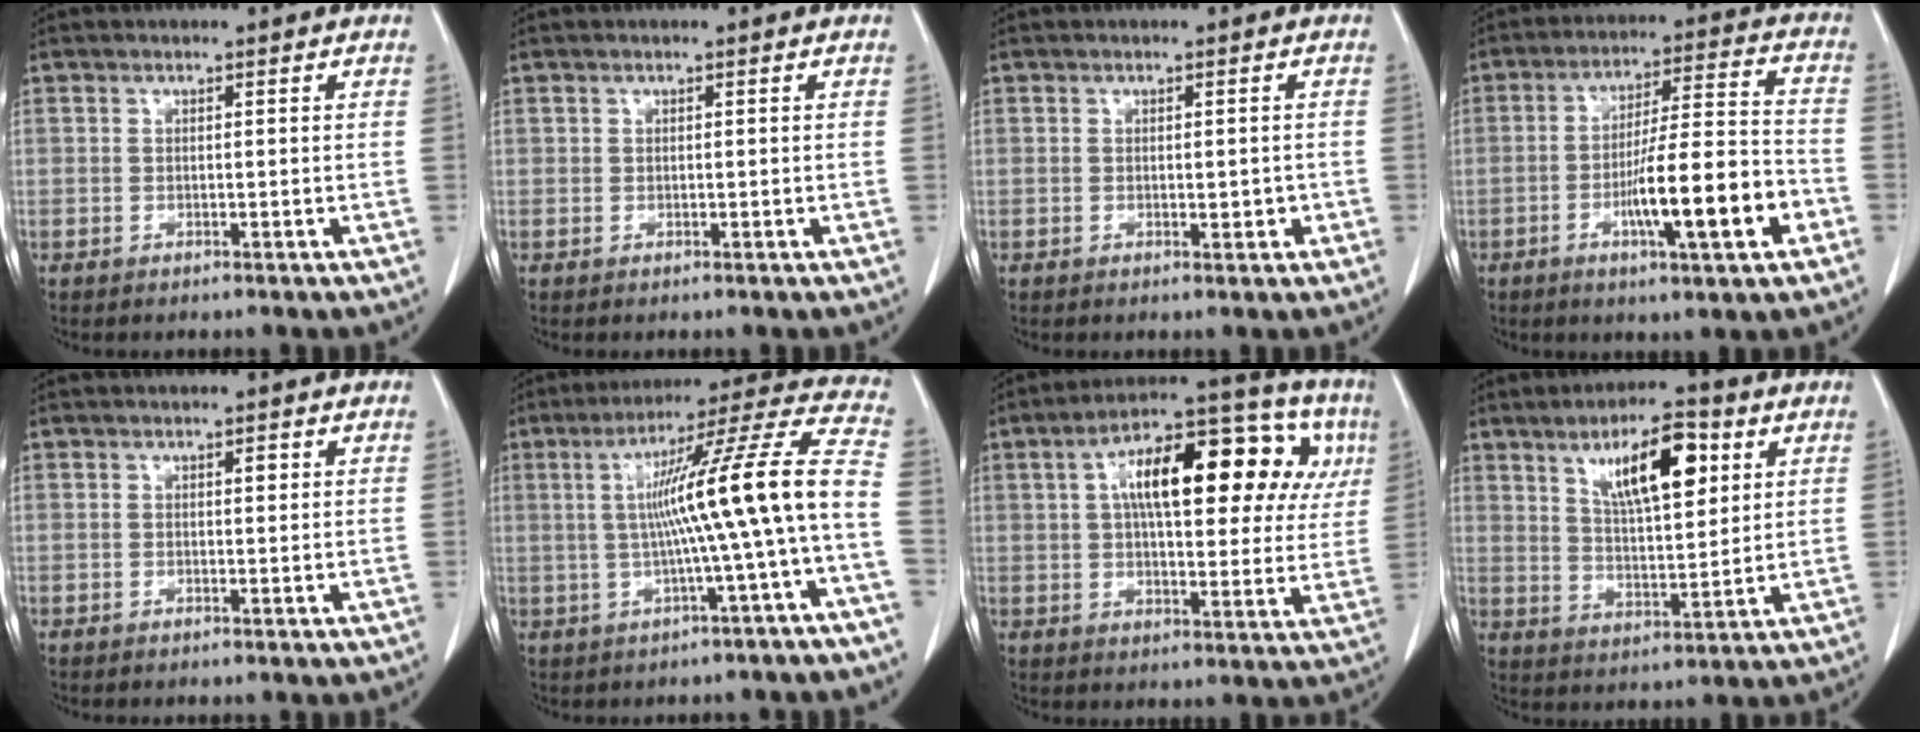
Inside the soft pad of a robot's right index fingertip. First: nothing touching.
{"total": 0.0}
{"total": 1.6, "force": [-0.3, 0.8, 1.4], "torque": [-0.017, 0.000, 0.000]}
{"total": 14.0, "force": [-4.9, 1.1, 13.1], "torque": [-0.214, 0.003, -0.076]}
{"total": 0.9, "force": [0.3, 0.4, 0.8], "torque": [-0.010, 0.002, 0.003]}
{"total": 15.4, "force": [-1.3, -1.5, 15.3], "torque": [-0.224, 0.023, -0.023]}
{"total": 20.0, "force": [6.1, 7.6, 17.5], "torque": [-0.253, 0.055, 0.084]}
{"total": 11.3, "force": [5.0, 3.1, 9.6], "torque": [-0.164, 0.007, 0.089]}